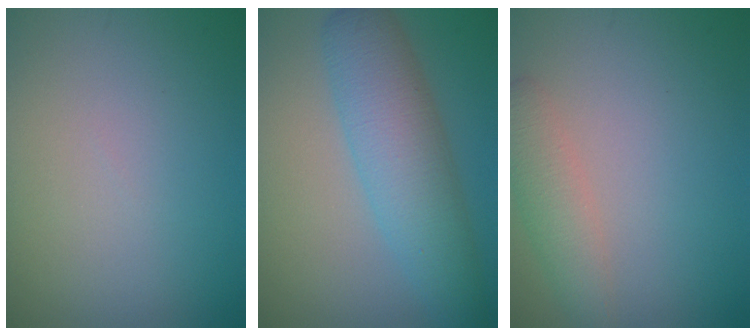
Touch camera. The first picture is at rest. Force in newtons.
{"total": 6.5, "press": 6.5, "slide": 0.2}
{"total": 2.6, "press": 2.6, "slide": 0.1}